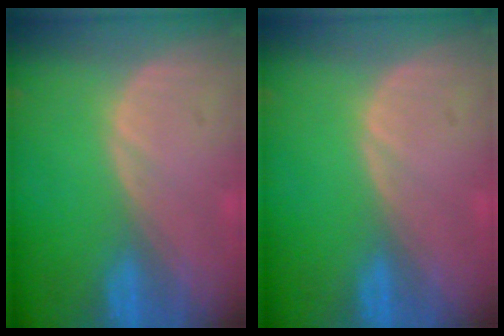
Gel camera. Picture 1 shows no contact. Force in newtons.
{"total": 0.0}